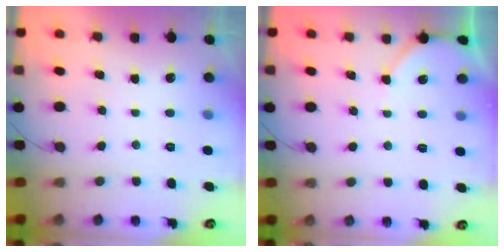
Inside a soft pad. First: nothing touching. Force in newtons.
{"total": 4.0, "press": 3.9, "slide": 0.7}